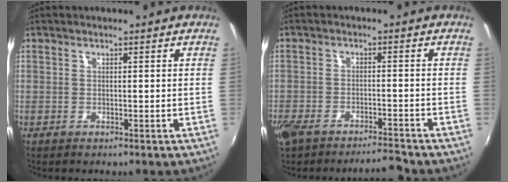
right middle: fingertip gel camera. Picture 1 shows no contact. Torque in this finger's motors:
{"motor_torque": [1.08, -1.06, 0.33, 0.21]}